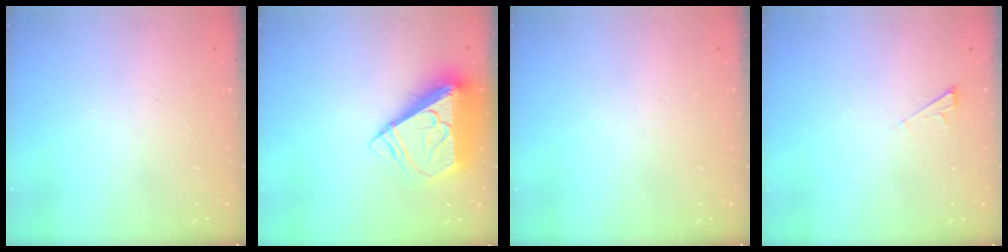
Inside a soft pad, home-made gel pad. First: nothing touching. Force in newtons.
{"total": 10.3, "press": 10.1, "slide": 1.5}
{"total": 0.0}
{"total": 2.3, "press": 2.2, "slide": 0.4}